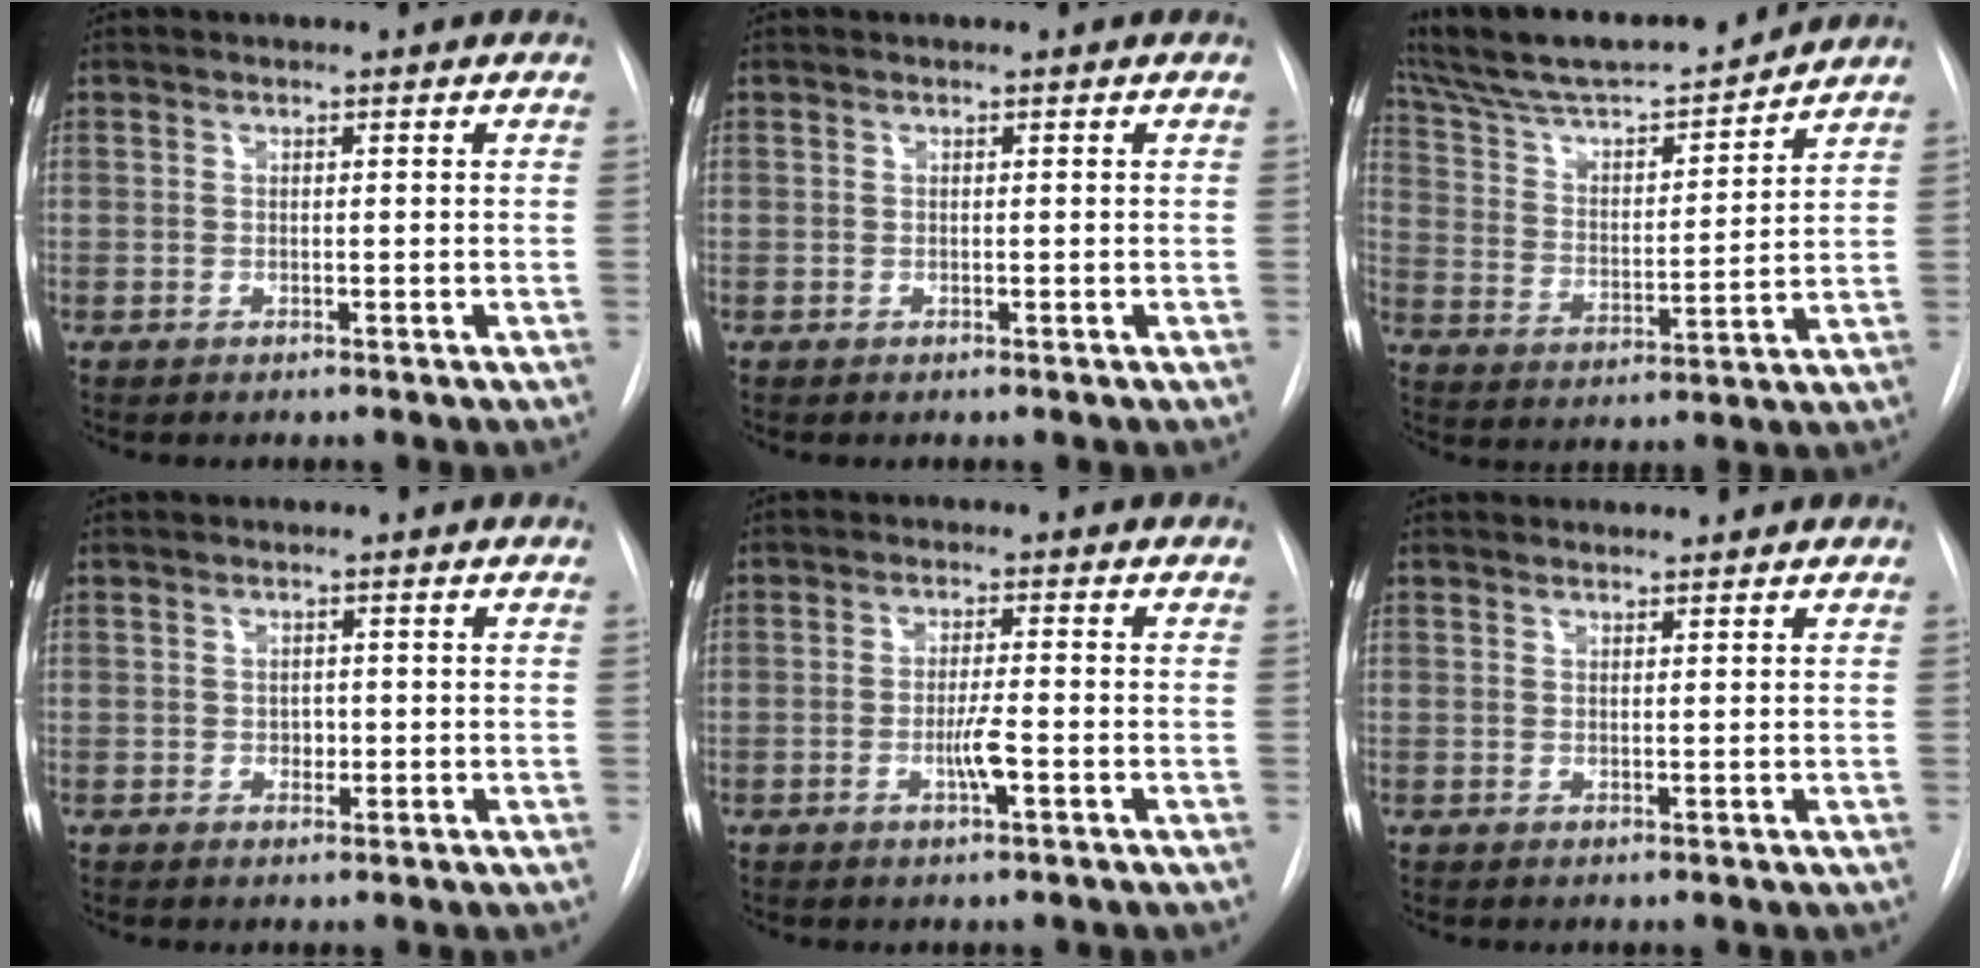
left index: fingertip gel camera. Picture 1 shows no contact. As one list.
[{"total": 0.0}, {"total": 19.3, "force": [17.3, 2.3, 8.2], "torque": [-0.147, 0.014, 0.289]}, {"total": 1.0, "force": [0.0, 0.9, 0.5], "torque": [-0.006, 0.001, 0.000]}, {"total": 3.1, "force": [-1.1, 0.1, 2.9], "torque": [-0.056, -0.002, -0.021]}, {"total": 1.4, "force": [1.4, 0.1, -0.1], "torque": [-0.005, 0.012, 0.027]}]